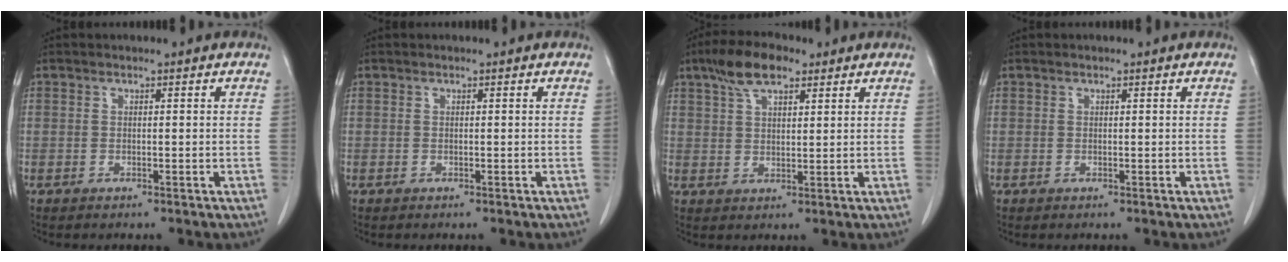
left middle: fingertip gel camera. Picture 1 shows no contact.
{"total": 0.0}
{"total": 7.2, "force": [4.7, 2.8, 4.8], "torque": [-0.095, 0.017, 0.085]}
{"total": 0.0}